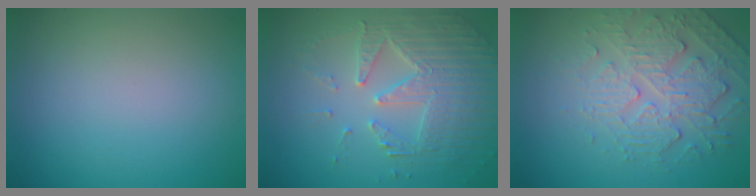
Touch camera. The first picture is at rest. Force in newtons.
{"total": 4.9, "press": 4.3, "slide": 2.3}
{"total": 4.9, "press": 3.7, "slide": 3.2}